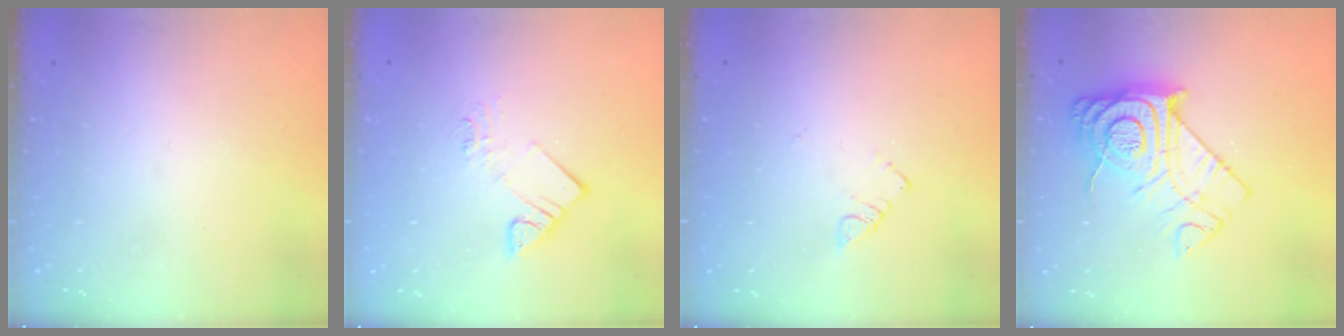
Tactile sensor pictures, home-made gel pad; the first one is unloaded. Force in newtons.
{"total": 7.5, "press": 7.5, "slide": 0.4}
{"total": 3.0, "press": 2.9, "slide": 0.4}
{"total": 16.4, "press": 16.3, "slide": 1.7}